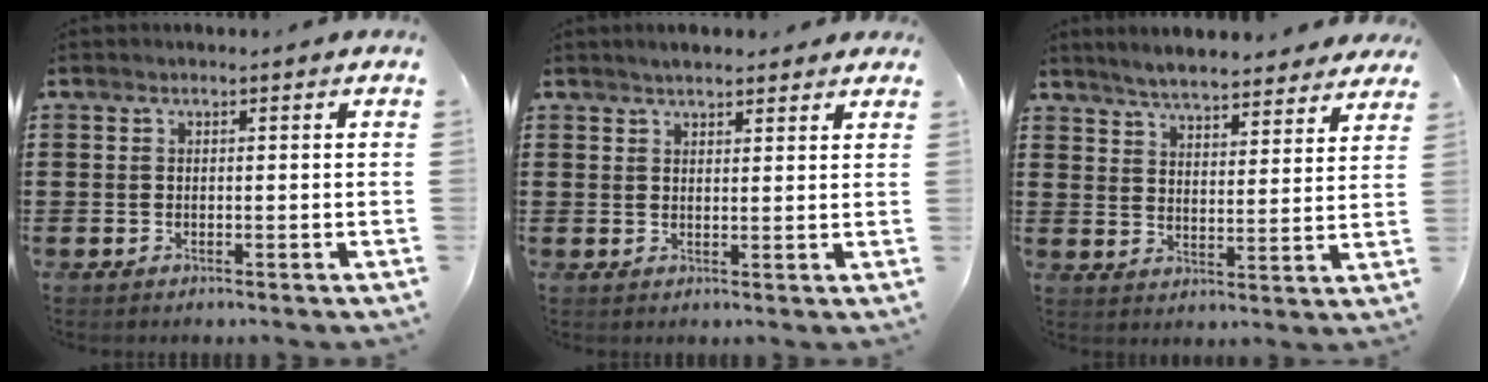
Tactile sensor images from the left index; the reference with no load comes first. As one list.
[{"total": 2.7, "force": [2.5, 0.6, 0.9], "torque": [-0.022, 0.002, 0.045]}, {"total": 5.3, "force": [5.2, 0.2, 1.0], "torque": [-0.043, -0.027, 0.091]}]